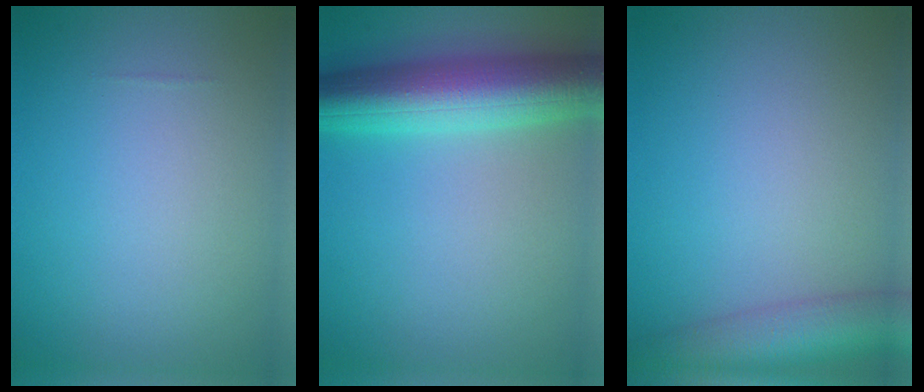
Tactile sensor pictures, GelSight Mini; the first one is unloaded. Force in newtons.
{"total": 8.4, "press": 8.4, "slide": 0.2}
{"total": 7.1, "press": 7.0, "slide": 0.4}